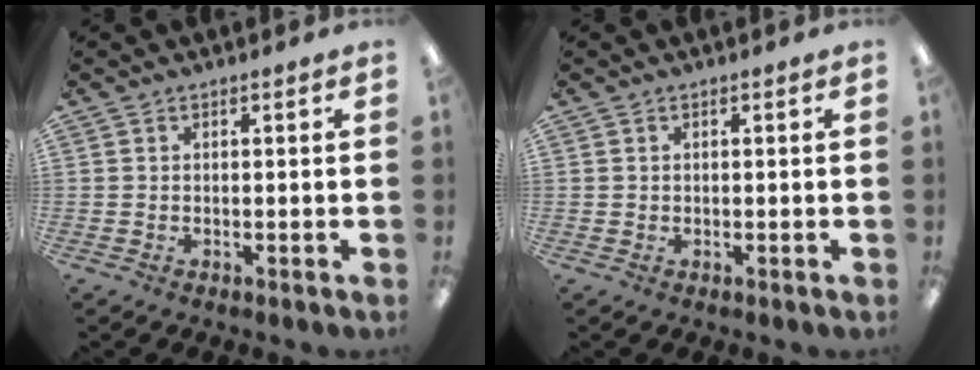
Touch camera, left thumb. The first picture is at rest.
{"total": 0.6, "force": [0.1, 0.6, 0.2], "torque": [-0.004, 0.006, -0.001]}